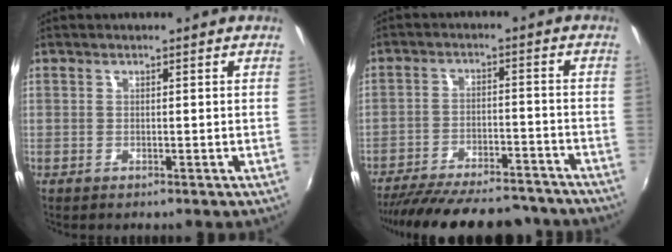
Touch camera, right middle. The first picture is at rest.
{"total": 22.6, "force": [-19.8, 5.9, 9.2], "torque": [-0.182, -0.008, -0.265]}